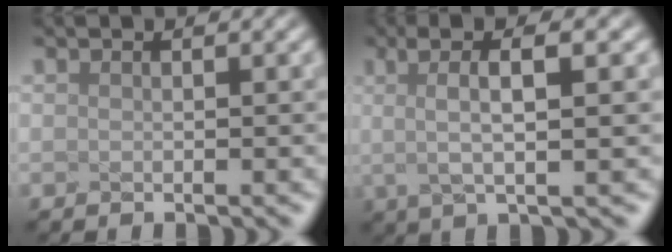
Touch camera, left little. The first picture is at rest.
{"total": 3.9, "force": [0.1, 0.0, 3.9], "torque": [-0.096, 0.009, 0.032]}